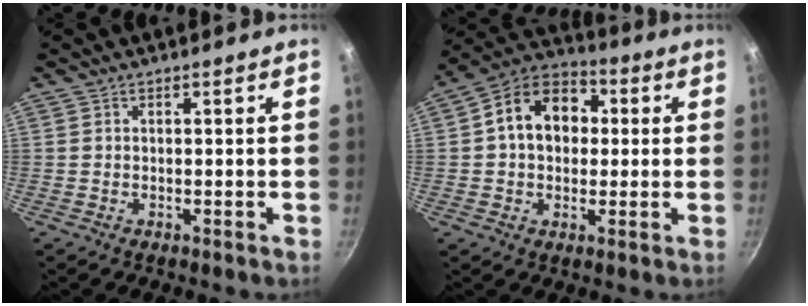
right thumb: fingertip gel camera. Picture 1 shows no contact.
{"total": 13.3, "force": [1.8, 10.1, 8.6], "torque": [-0.102, 0.028, 0.009]}